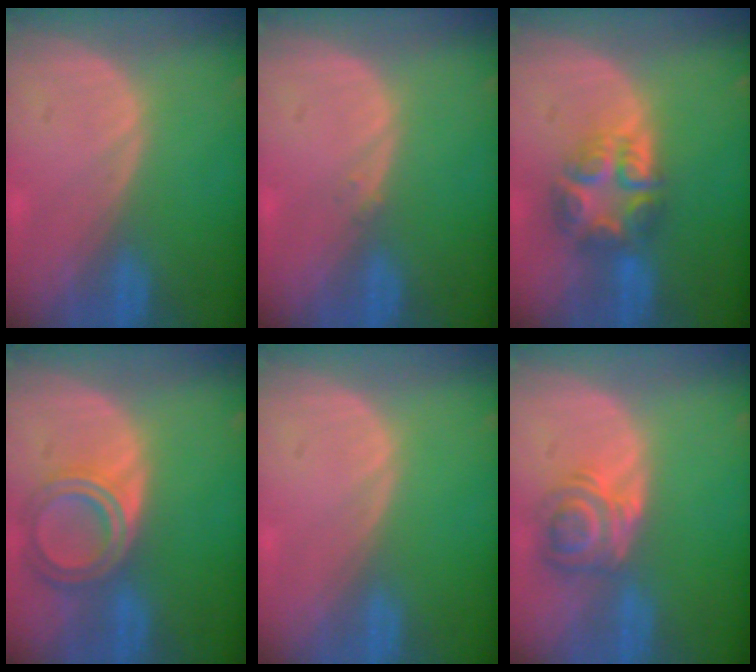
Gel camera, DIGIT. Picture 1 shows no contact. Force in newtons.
{"total": 0.6, "press": 0.5, "slide": 0.3}
{"total": 7.8, "press": 6.8, "slide": 3.8}
{"total": 6.5, "press": 5.8, "slide": 2.9}
{"total": 0.0}
{"total": 5.6, "press": 5.2, "slide": 2.2}